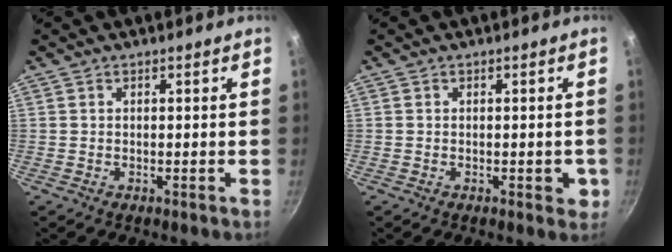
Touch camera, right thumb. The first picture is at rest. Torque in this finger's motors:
{"motor_torque": [0.56, 0.20, -0.14, 0.17, 0.12]}